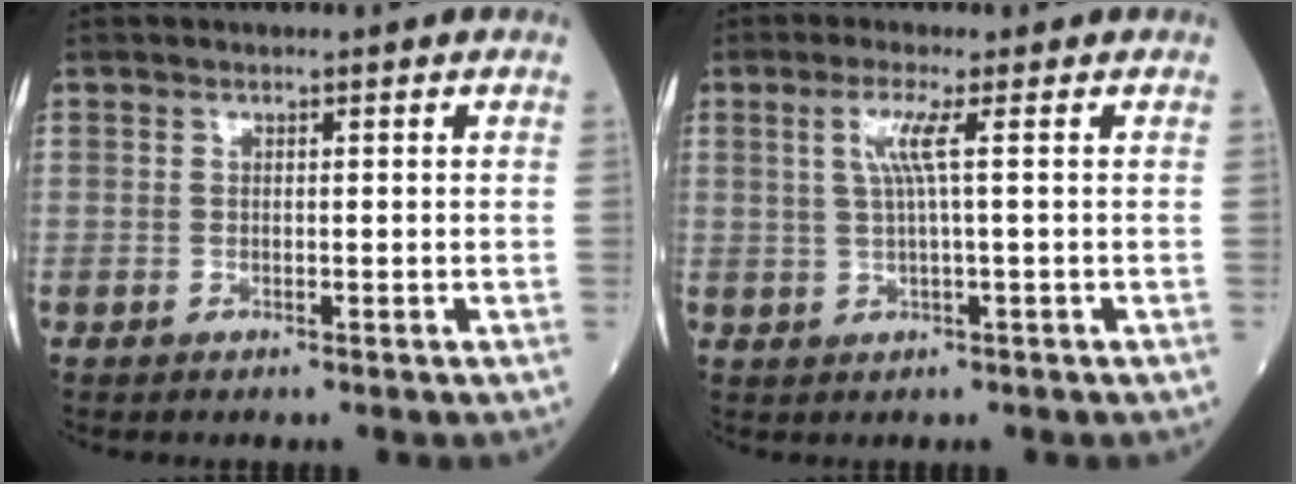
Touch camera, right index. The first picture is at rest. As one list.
[{"total": 3.8, "force": [1.0, -0.6, 3.6], "torque": [-0.079, 0.004, 0.021]}]